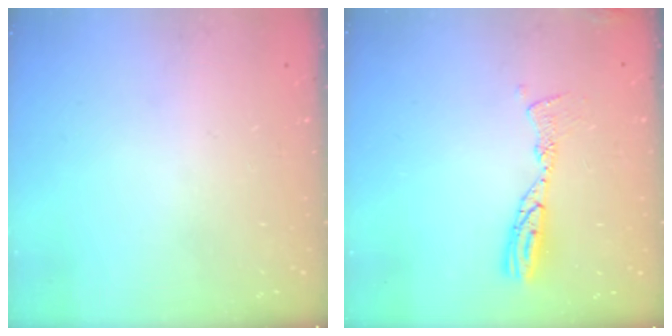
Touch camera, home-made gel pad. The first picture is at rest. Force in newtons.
{"total": 9.7, "press": 9.7, "slide": 0.9}